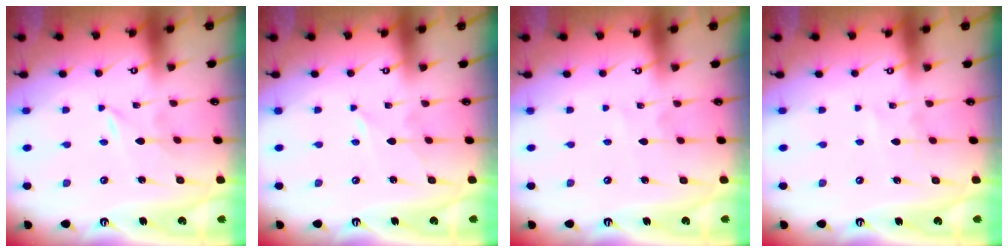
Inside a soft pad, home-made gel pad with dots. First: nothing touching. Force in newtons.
{"total": 2.4, "press": 2.4, "slide": 0.3}
{"total": 2.6, "press": 2.6, "slide": 0.2}
{"total": 2.8, "press": 2.8, "slide": 0.4}